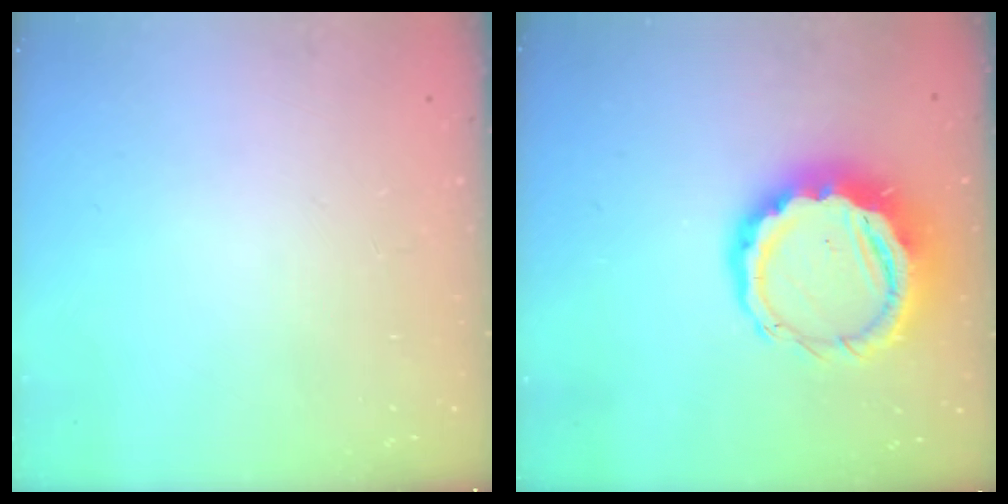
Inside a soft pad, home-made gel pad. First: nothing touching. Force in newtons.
{"total": 11.8, "press": 11.6, "slide": 2.2}